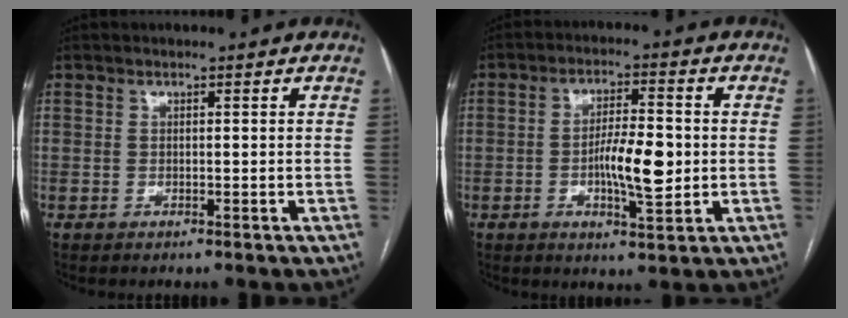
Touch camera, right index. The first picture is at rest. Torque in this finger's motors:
{"motor_torque": [0.35, -0.05, 0.24, 0.07]}